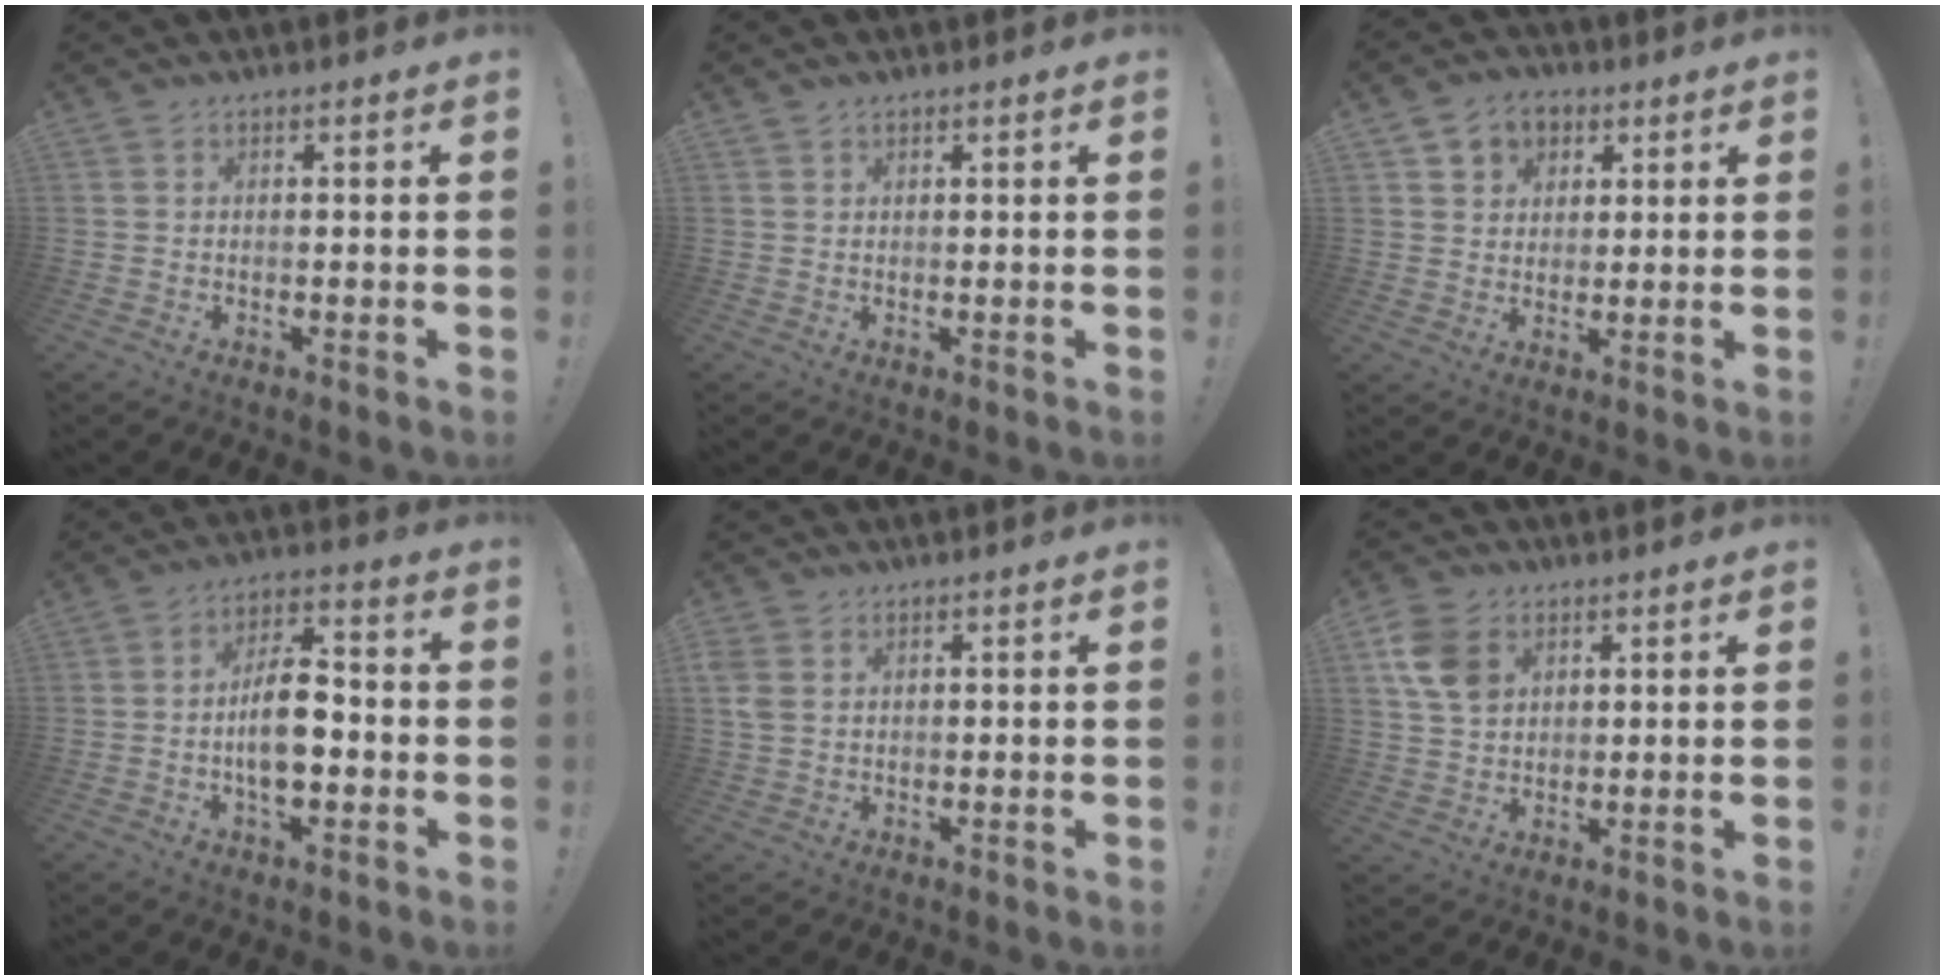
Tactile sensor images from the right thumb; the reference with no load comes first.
{"total": 1.2, "force": [1.0, 0.6, 0.3], "torque": [-0.004, -0.003, 0.019]}
{"total": 7.7, "force": [3.8, 6.3, 2.3], "torque": [-0.029, -0.017, 0.075]}
{"total": 11.7, "force": [-2.6, 6.2, 9.6], "torque": [-0.165, 0.015, -0.048]}
{"total": 3.8, "force": [1.3, 2.8, 2.2], "torque": [-0.049, 0.001, 0.027]}
{"total": 10.3, "force": [3.9, 7.6, 5.7], "torque": [-0.095, -0.001, 0.079]}